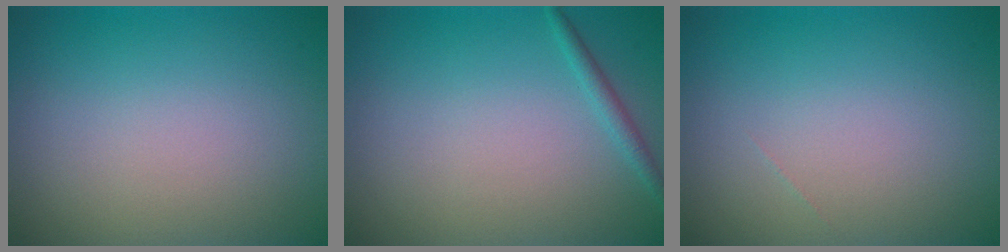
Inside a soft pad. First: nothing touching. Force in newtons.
{"total": 1.1, "press": 1.1, "slide": 0.1}
{"total": 0.0}